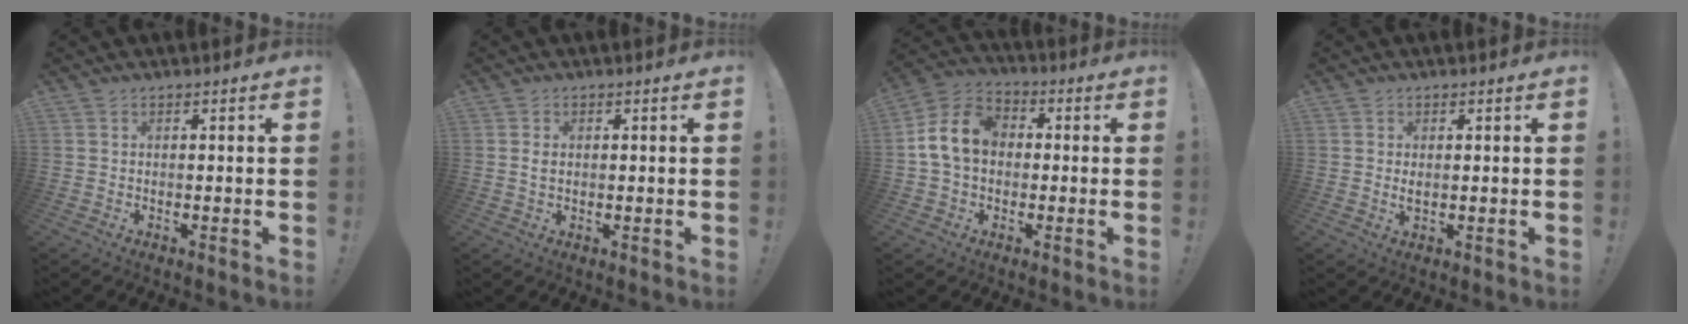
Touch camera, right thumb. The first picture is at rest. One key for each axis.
{"total": 1.4, "fx": 0.3, "fy": 0.8, "fz": 1.1, "tx": -0.015, "ty": 0.001, "tz": 0.003}
{"total": 12.8, "fx": 1.2, "fy": 9.7, "fz": 8.3, "tx": -0.141, "ty": 0.019, "tz": 0.030}
{"total": 1.5, "fx": 0.5, "fy": 0.6, "fz": 1.3, "tx": -0.012, "ty": -0.006, "tz": 0.006}